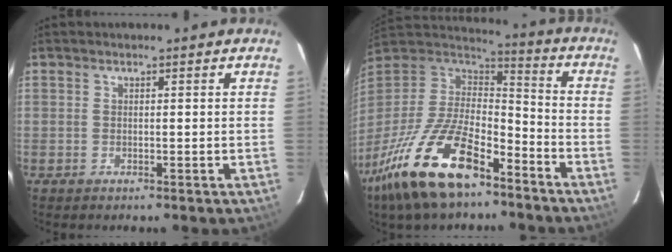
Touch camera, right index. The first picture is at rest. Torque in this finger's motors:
{"motor_torque": [1.55, -0.59, 1.05, 0.21]}